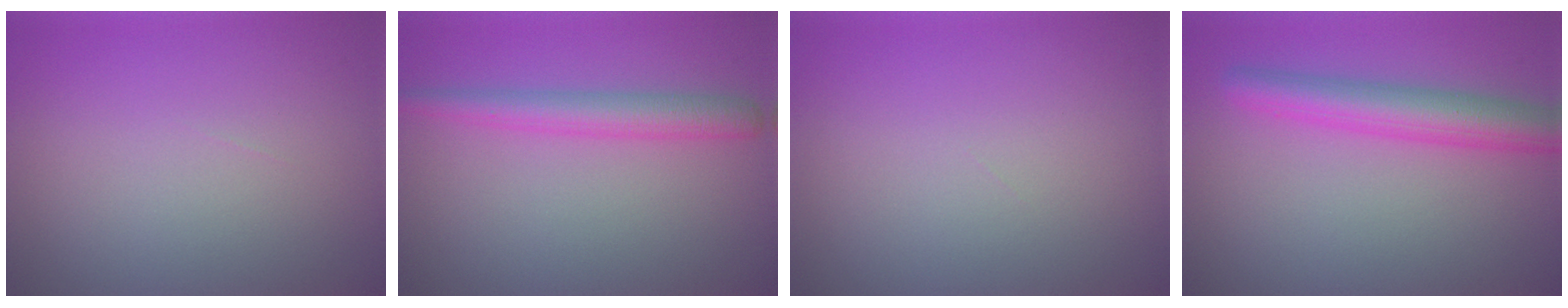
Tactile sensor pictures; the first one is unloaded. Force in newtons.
{"total": 3.2, "press": 3.2, "slide": 0.1}
{"total": 0.0}
{"total": 4.8, "press": 4.8, "slide": 0.1}